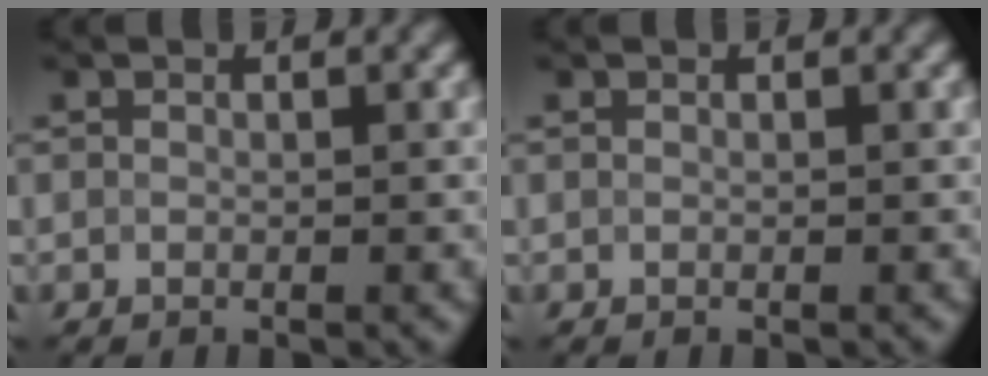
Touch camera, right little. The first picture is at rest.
{"total": 0.0}